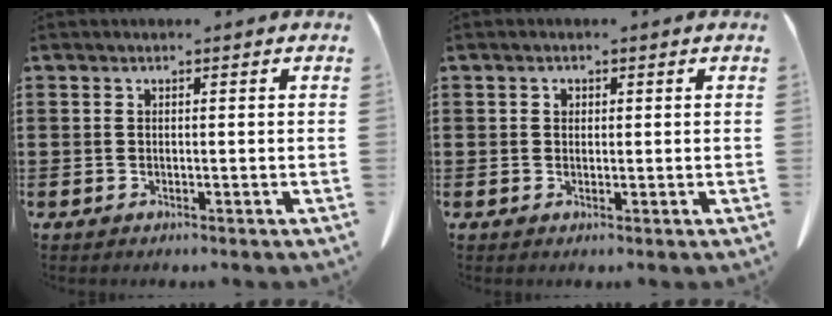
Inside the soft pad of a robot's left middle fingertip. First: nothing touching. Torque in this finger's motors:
{"motor_torque": [0.30, 0.26, 0.01, 0.01]}